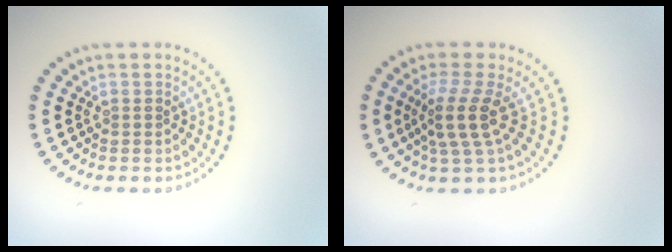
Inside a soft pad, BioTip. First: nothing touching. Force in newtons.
{"total": 3.4, "press": 2.4, "slide": 2.4}